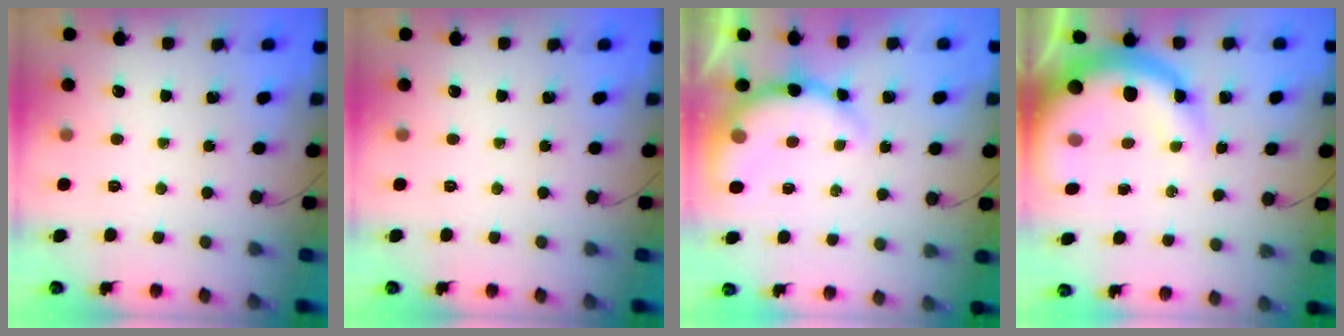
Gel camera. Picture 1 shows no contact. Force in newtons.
{"total": 0.0}
{"total": 9.8, "press": 9.7, "slide": 1.5}
{"total": 14.5, "press": 14.1, "slide": 3.6}